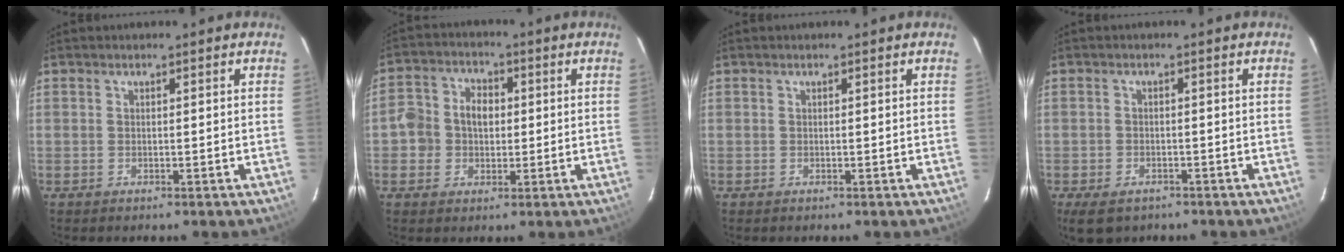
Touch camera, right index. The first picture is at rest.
{"total": 6.7, "force": [-0.4, 6.0, 3.0], "torque": [-0.063, 0.021, -0.010]}
{"total": 0.0}
{"total": 5.3, "force": [-3.6, 3.1, 2.5], "torque": [-0.061, -0.011, -0.054]}